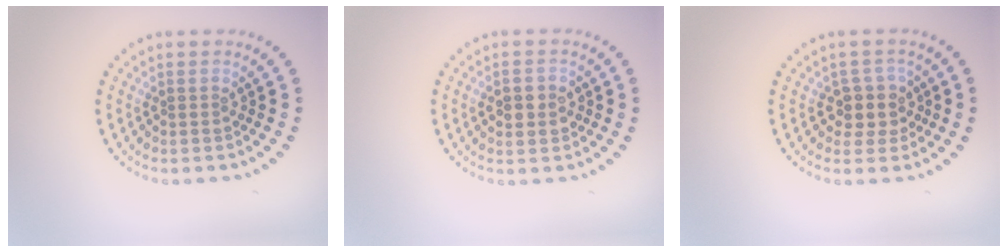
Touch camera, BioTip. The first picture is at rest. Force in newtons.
{"total": 2.4, "press": 2.4, "slide": 0.3}
{"total": 2.7, "press": 2.3, "slide": 1.4}